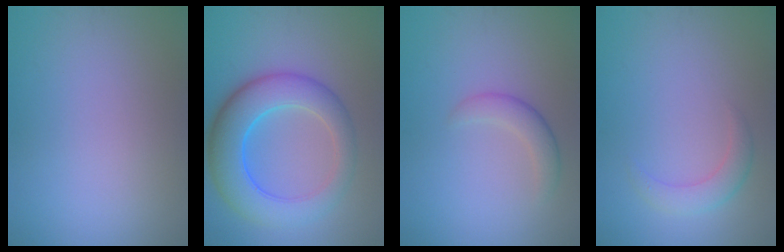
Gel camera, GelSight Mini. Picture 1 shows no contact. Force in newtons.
{"total": 8.0, "press": 8.0, "slide": 0.2}
{"total": 2.2, "press": 2.2, "slide": 0.1}
{"total": 2.3, "press": 2.3, "slide": 0.1}